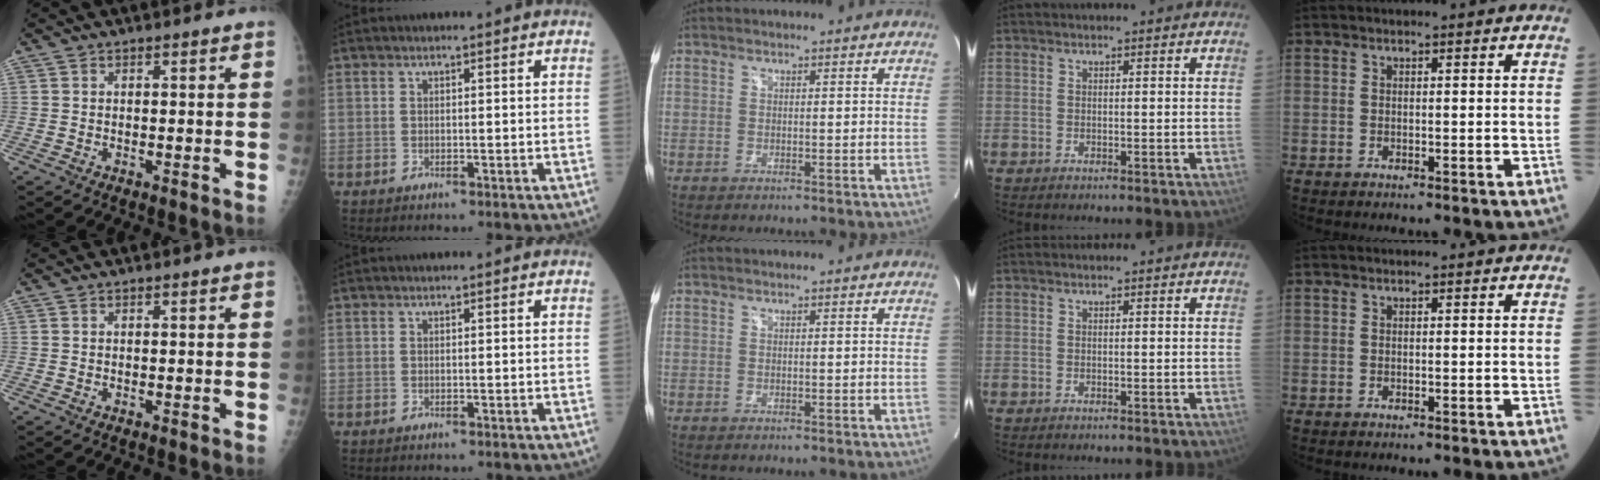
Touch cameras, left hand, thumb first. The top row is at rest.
{}